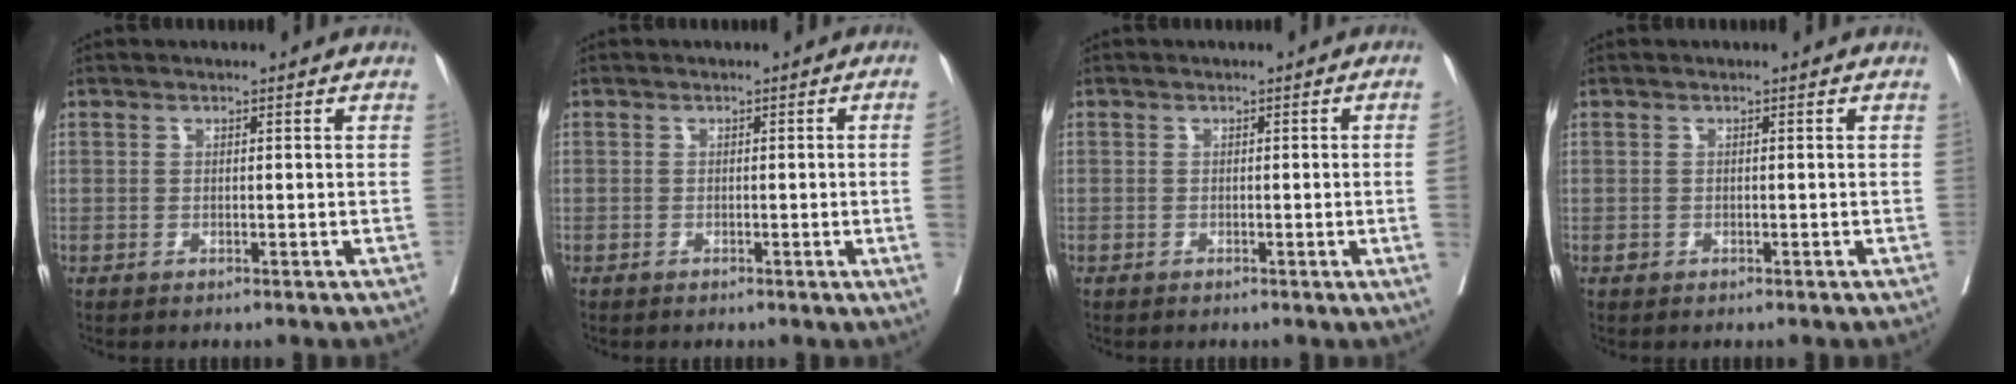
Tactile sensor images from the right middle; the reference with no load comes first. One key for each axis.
{"total": 2.8, "fx": -0.4, "fy": -1.2, "fz": 2.5, "tx": -0.031, "ty": -0.005, "tz": -0.004}
{"total": 2.5, "fx": -0.4, "fy": -1.2, "fz": 2.2, "tx": -0.028, "ty": -0.004, "tz": -0.003}
{"total": 0.5, "fx": -0.2, "fy": 0.4, "fz": 0.1, "tx": -0.003, "ty": 0.002, "tz": -0.005}